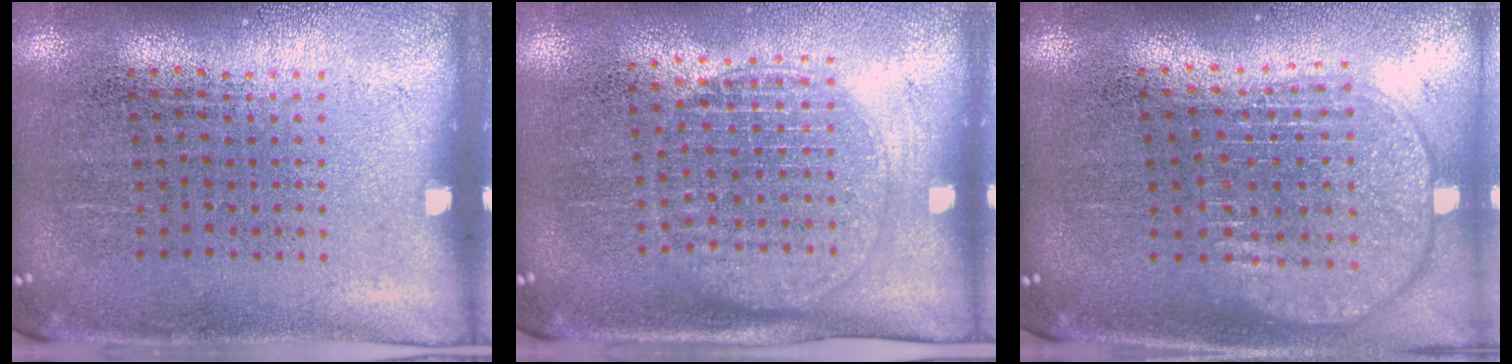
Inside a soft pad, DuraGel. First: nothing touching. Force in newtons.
{"total": 1.5, "press": 1.3, "slide": 0.8}
{"total": 1.9, "press": 1.6, "slide": 1.0}